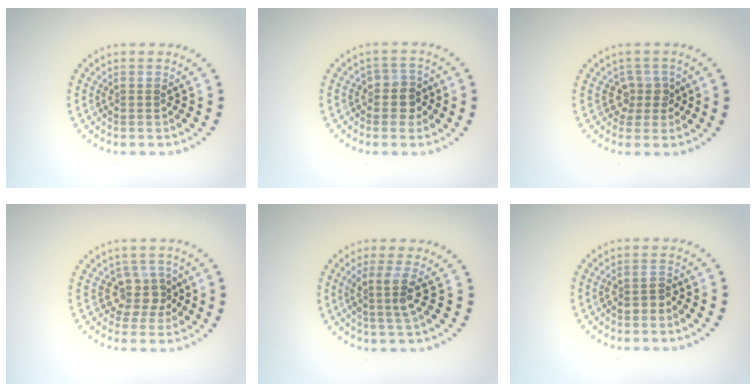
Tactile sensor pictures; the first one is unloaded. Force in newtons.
{"total": 2.2, "press": 1.9, "slide": 1.1}
{"total": 2.1, "press": 1.5, "slide": 1.5}
{"total": 2.8, "press": 2.1, "slide": 1.9}
{"total": 2.7, "press": 2.0, "slide": 1.8}
{"total": 1.4, "press": 1.2, "slide": 0.7}